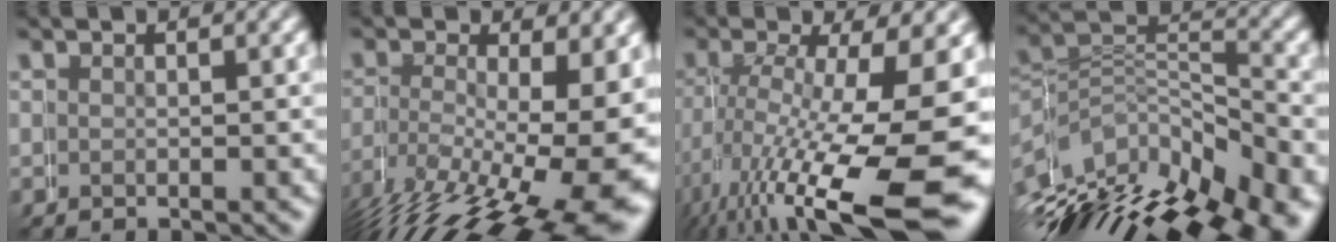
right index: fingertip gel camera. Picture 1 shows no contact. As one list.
[{"total": 8.9, "force": [-2.5, 3.7, 7.7], "torque": [-0.116, -0.029, -0.017]}, {"total": 10.2, "force": [-4.5, 3.3, 8.5], "torque": [-0.138, -0.038, -0.039]}, {"total": 11.1, "force": [-4.8, 7.7, 6.5], "torque": [-0.117, -0.028, -0.069]}]